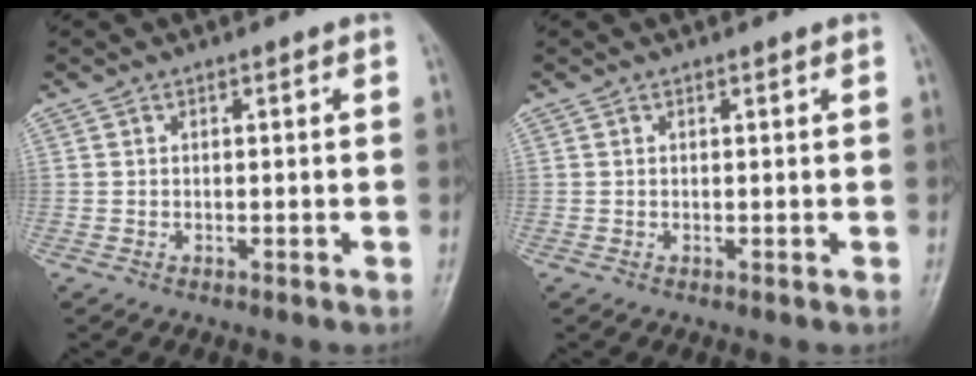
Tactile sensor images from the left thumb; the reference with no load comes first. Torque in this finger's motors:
{"motor_torque": [0.04, -0.01, -0.16, -0.02, 0.00]}